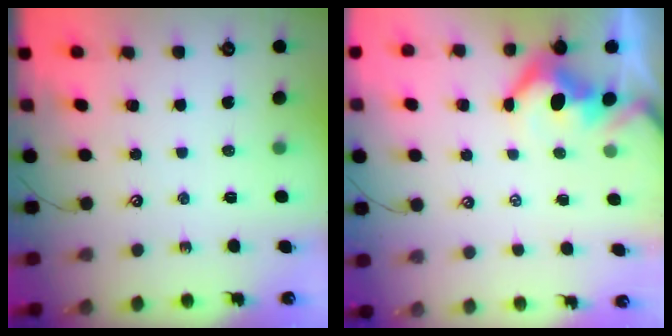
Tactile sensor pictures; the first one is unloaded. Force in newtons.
{"total": 2.0, "press": 1.8, "slide": 0.9}